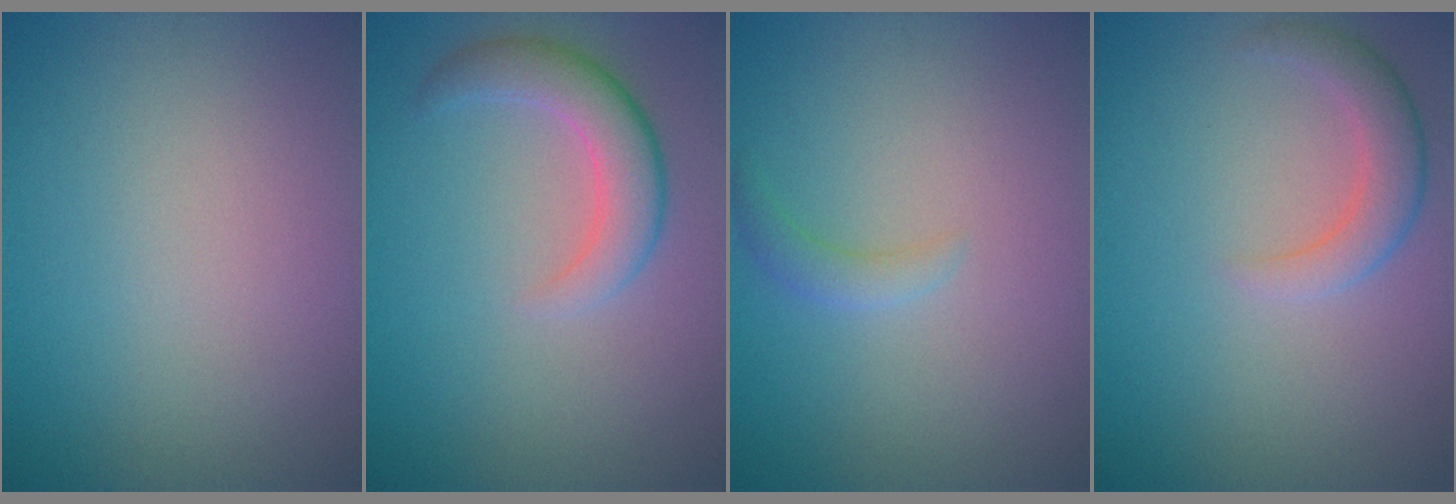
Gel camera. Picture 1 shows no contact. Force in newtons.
{"total": 3.8, "press": 3.8, "slide": 0.4}
{"total": 1.3, "press": 1.3, "slide": 0.1}
{"total": 2.8, "press": 2.8, "slide": 0.1}